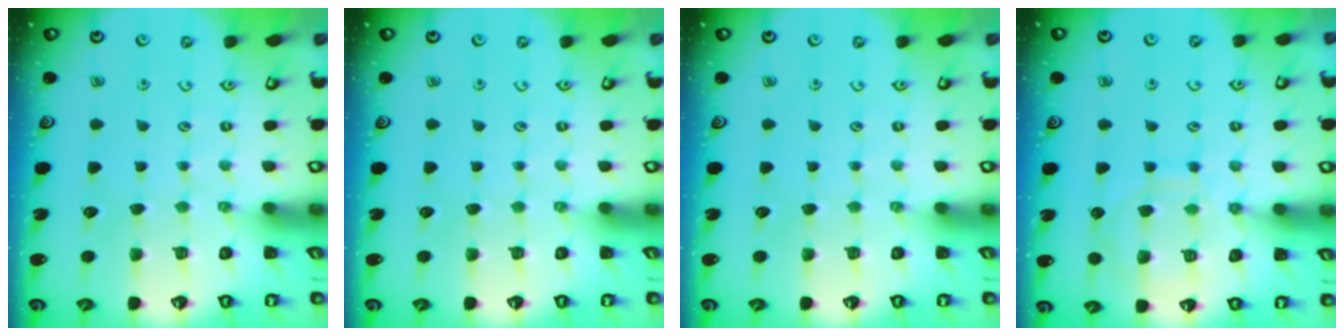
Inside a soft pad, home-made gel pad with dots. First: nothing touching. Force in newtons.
{"total": 0.0}
{"total": 0.0}
{"total": 11.3, "press": 11.3, "slide": 1.0}